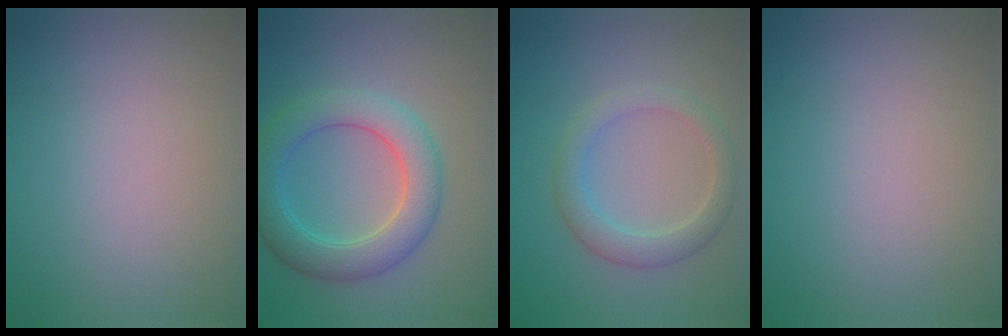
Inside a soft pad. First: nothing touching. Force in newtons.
{"total": 5.6, "press": 5.6, "slide": 0.2}
{"total": 3.1, "press": 3.1, "slide": 0.2}
{"total": 0.0}